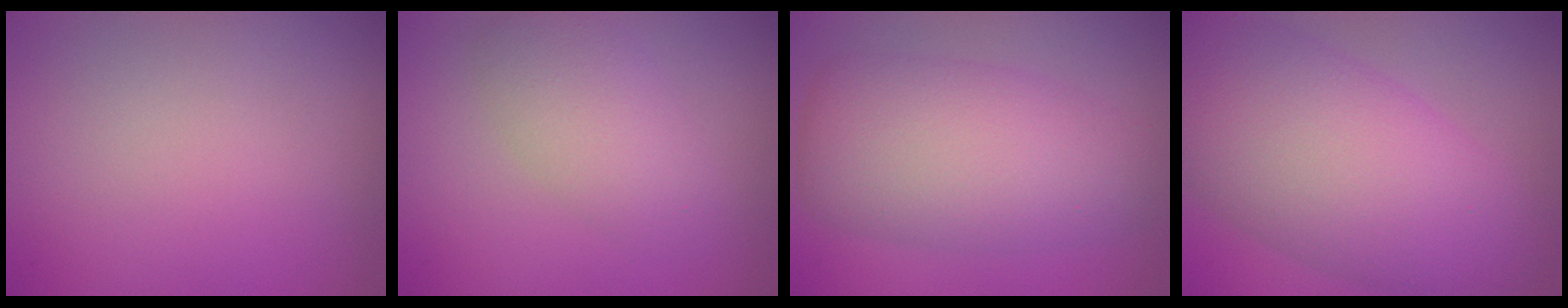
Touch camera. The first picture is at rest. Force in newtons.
{"total": 3.7, "press": 3.7, "slide": 0.1}
{"total": 7.9, "press": 7.9, "slide": 0.1}
{"total": 11.1, "press": 11.0, "slide": 0.3}